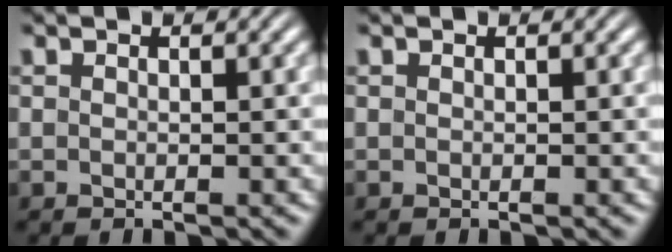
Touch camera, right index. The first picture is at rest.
{"total": 0.0}